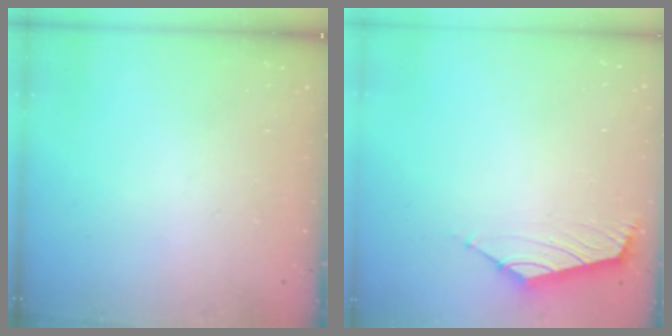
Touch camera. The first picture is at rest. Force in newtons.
{"total": 1.7, "press": 1.6, "slide": 0.7}